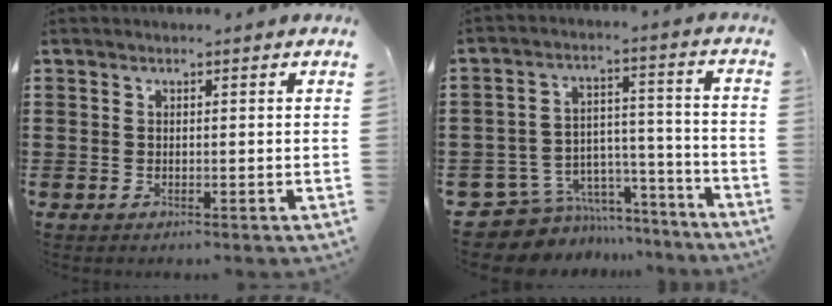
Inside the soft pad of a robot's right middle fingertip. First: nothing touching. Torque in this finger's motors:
{"motor_torque": [-0.11, 0.23, 0.04, -0.01]}